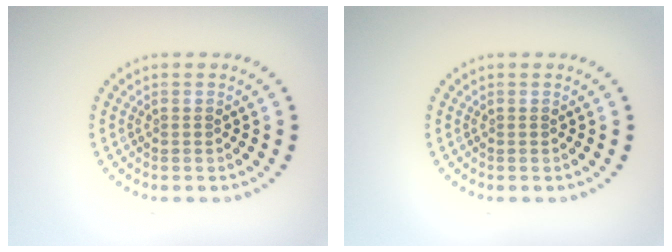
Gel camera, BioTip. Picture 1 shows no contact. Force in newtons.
{"total": 0.0}